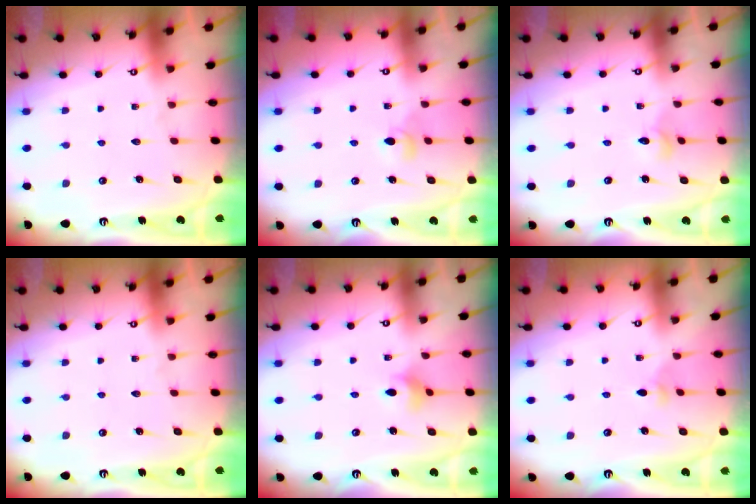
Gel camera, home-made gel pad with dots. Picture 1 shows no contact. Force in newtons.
{"total": 4.1, "press": 4.0, "slide": 0.8}
{"total": 2.8, "press": 2.8, "slide": 0.3}
{"total": 0.0}
{"total": 4.7, "press": 4.6, "slide": 0.6}
{"total": 2.3, "press": 2.3, "slide": 0.5}